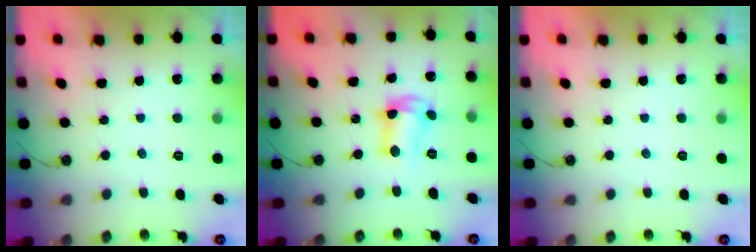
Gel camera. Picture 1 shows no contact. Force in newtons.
{"total": 7.9, "press": 7.9, "slide": 0.5}
{"total": 0.0}